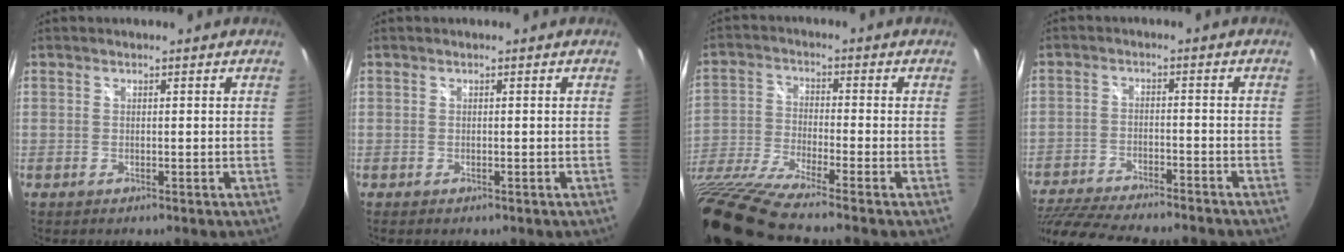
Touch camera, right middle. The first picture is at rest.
{"total": 0.0}
{"total": 17.8, "force": [-13.7, 0.9, 11.3], "torque": [-0.227, -0.058, -0.261]}
{"total": 20.3, "force": [-17.5, 4.1, 9.5], "torque": [-0.197, -0.039, -0.270]}